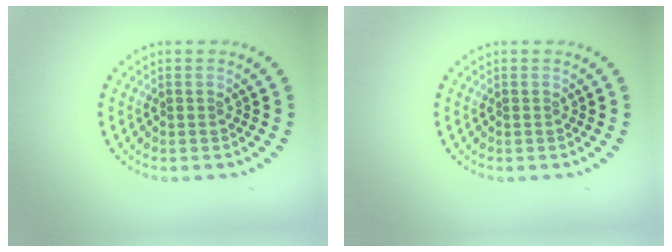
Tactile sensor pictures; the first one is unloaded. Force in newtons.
{"total": 0.0}